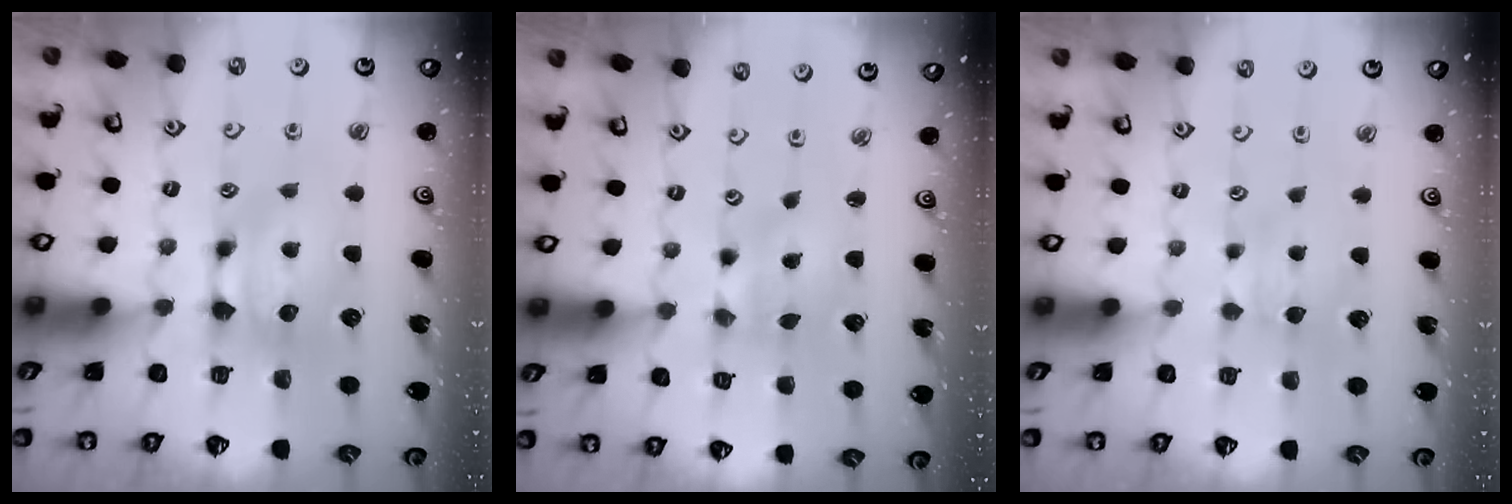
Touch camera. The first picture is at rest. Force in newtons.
{"total": 1.7, "press": 1.3, "slide": 1.1}
{"total": 1.9, "press": 1.8, "slide": 0.4}